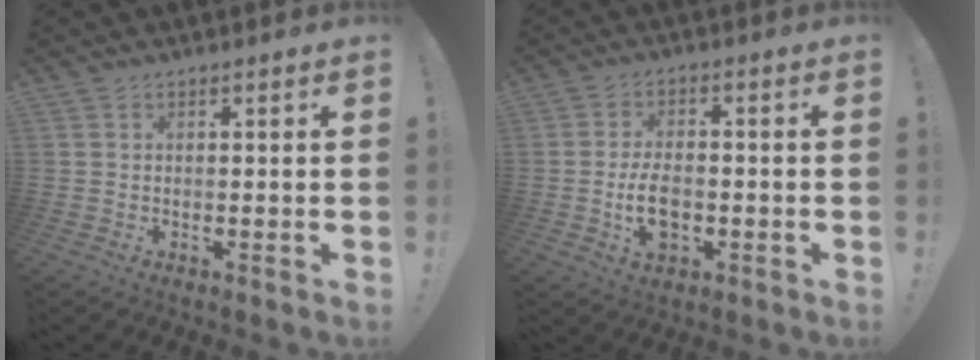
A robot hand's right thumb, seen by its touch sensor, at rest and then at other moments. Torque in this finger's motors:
{"motor_torque": [-0.04, 0.32, 0.13, 0.21, -0.02]}